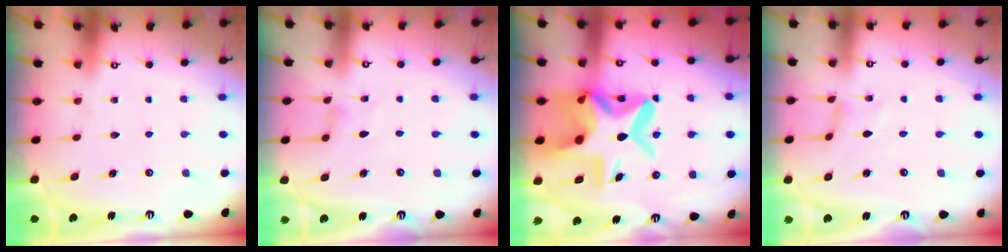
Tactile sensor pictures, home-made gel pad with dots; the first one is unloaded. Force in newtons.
{"total": 0.9, "press": 0.8, "slide": 0.4}
{"total": 18.7, "press": 18.5, "slide": 2.2}
{"total": 0.5, "press": 0.5, "slide": 0.2}